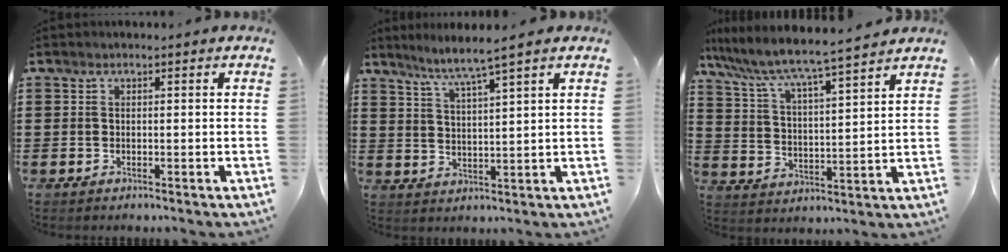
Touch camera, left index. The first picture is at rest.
{"total": 4.4, "force": [3.6, -1.1, 2.2], "torque": [-0.056, -0.022, 0.058]}
{"total": 5.4, "force": [5.0, -0.5, 2.0], "torque": [-0.066, -0.040, 0.075]}